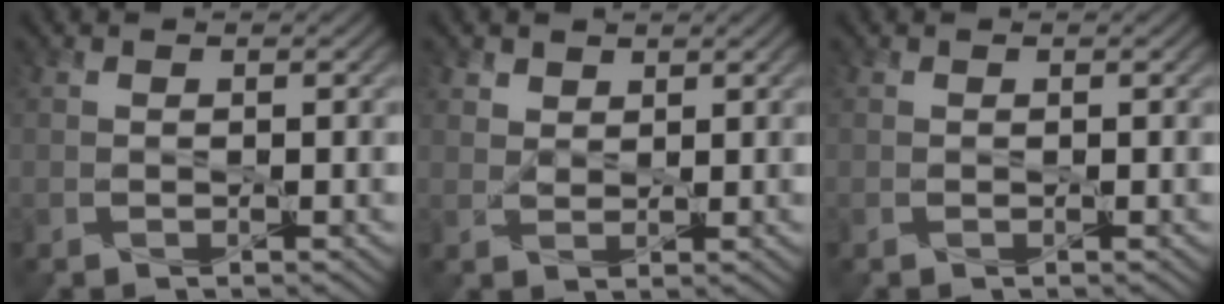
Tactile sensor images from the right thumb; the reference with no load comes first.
{"total": 2.2, "force": [1.5, 1.4, 0.6], "torque": [-0.019, -0.004, 0.035]}
{"total": 0.0}